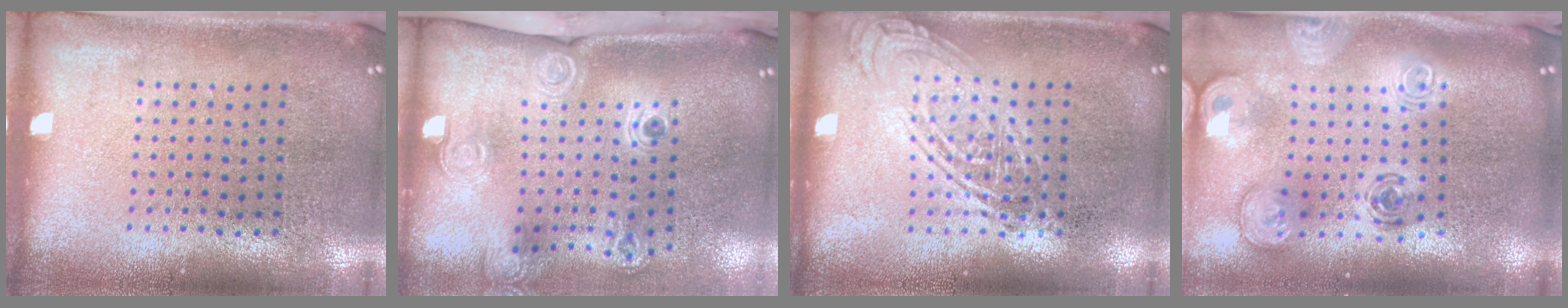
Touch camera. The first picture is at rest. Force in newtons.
{"total": 2.3, "press": 1.7, "slide": 1.6}
{"total": 2.6, "press": 2.6, "slide": 0.3}
{"total": 3.0, "press": 2.1, "slide": 2.1}